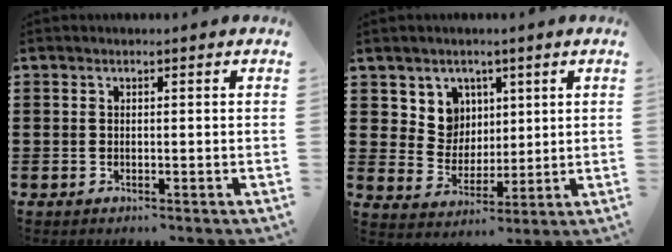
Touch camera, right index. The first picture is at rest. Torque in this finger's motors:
{"motor_torque": [0.15, -0.01, 0.13, 0.02]}